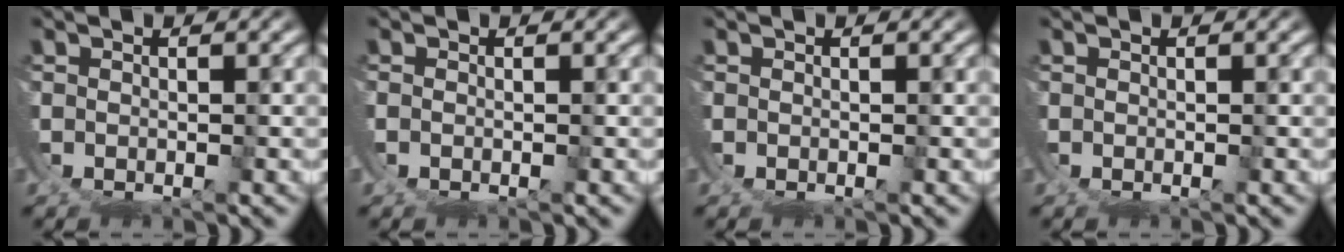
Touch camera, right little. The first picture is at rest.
{"total": 0.6, "force": [-0.2, 0.5, 0.3], "torque": [-0.014, -0.001, -0.005]}
{"total": 0.0}
{"total": 0.0}